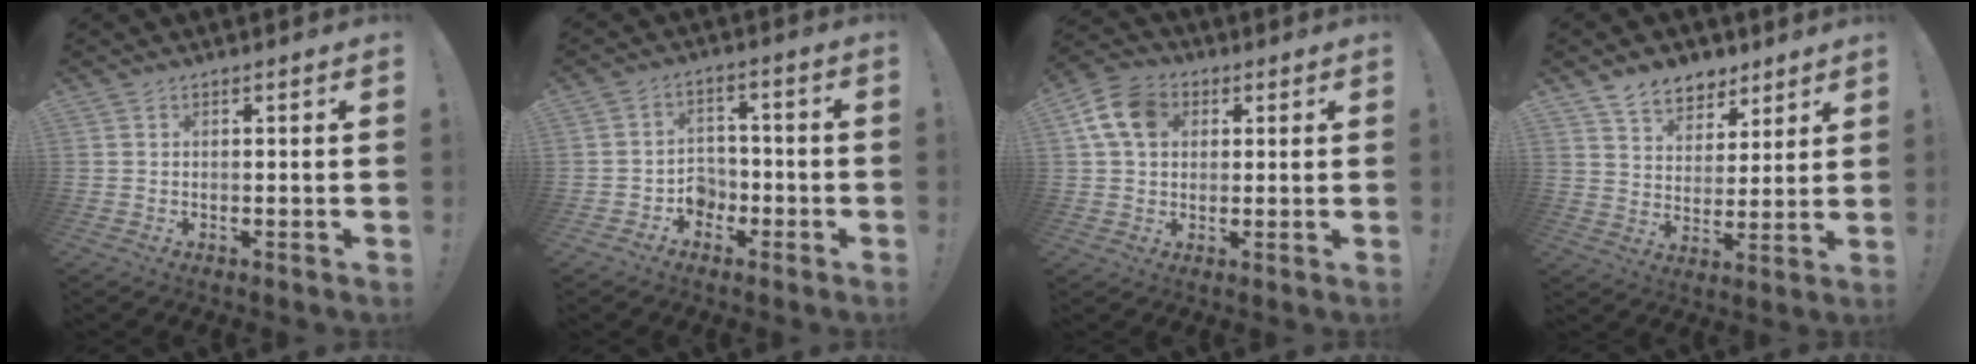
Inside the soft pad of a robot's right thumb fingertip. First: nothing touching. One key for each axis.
{"total": 5.5, "fx": -2.3, "fy": 4.7, "fz": 1.6, "tx": -0.040, "ty": 0.012, "tz": -0.039}
{"total": 11.0, "fx": 3.2, "fy": 8.1, "fz": 6.7, "tx": -0.118, "ty": 0.007, "tz": 0.065}
{"total": 9.7, "fx": 7.2, "fy": 6.0, "fz": 2.3, "tx": -0.035, "ty": -0.051, "tz": 0.141}